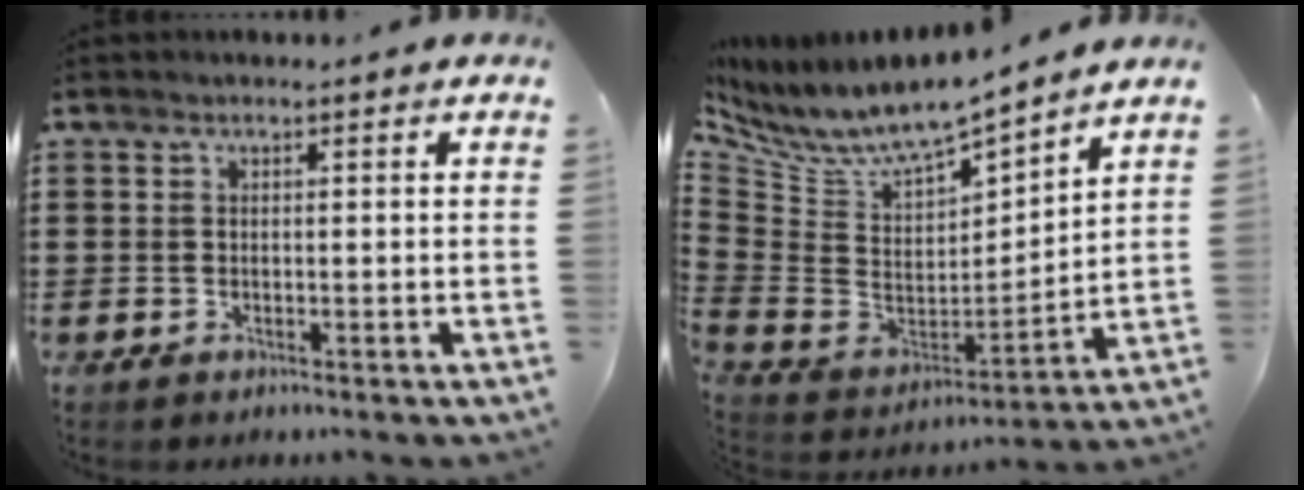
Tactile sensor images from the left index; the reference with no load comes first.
{"total": 6.6, "force": [5.9, 1.5, 2.6], "torque": [-0.084, -0.055, 0.098]}